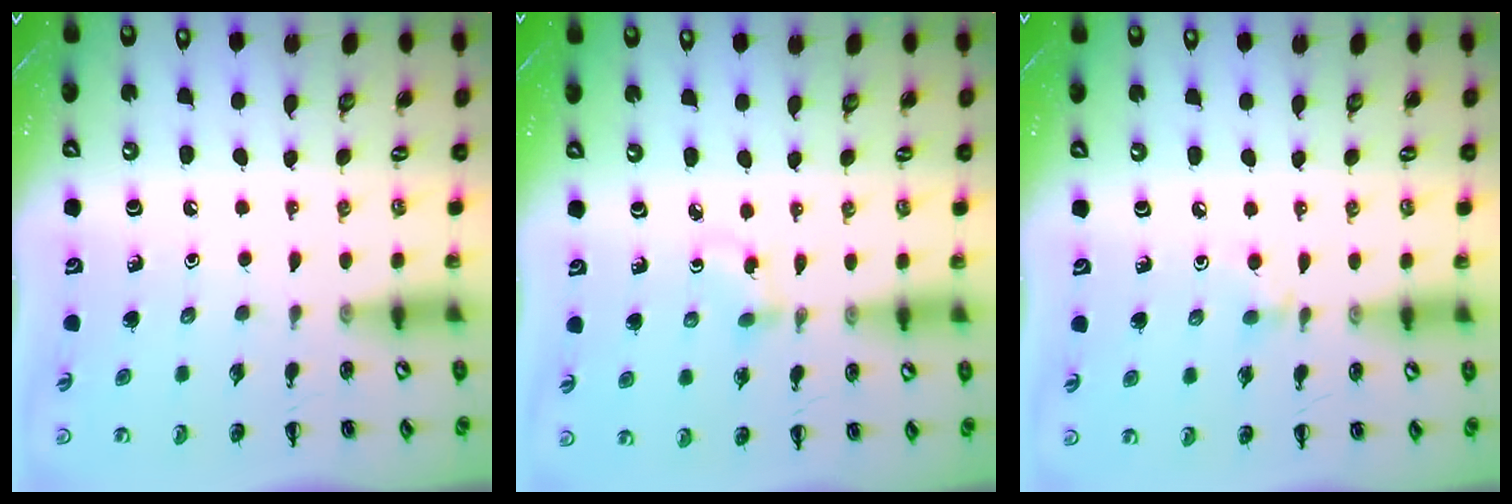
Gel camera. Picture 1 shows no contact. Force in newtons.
{"total": 1.6, "press": 1.4, "slide": 0.8}
{"total": 3.9, "press": 3.6, "slide": 1.6}